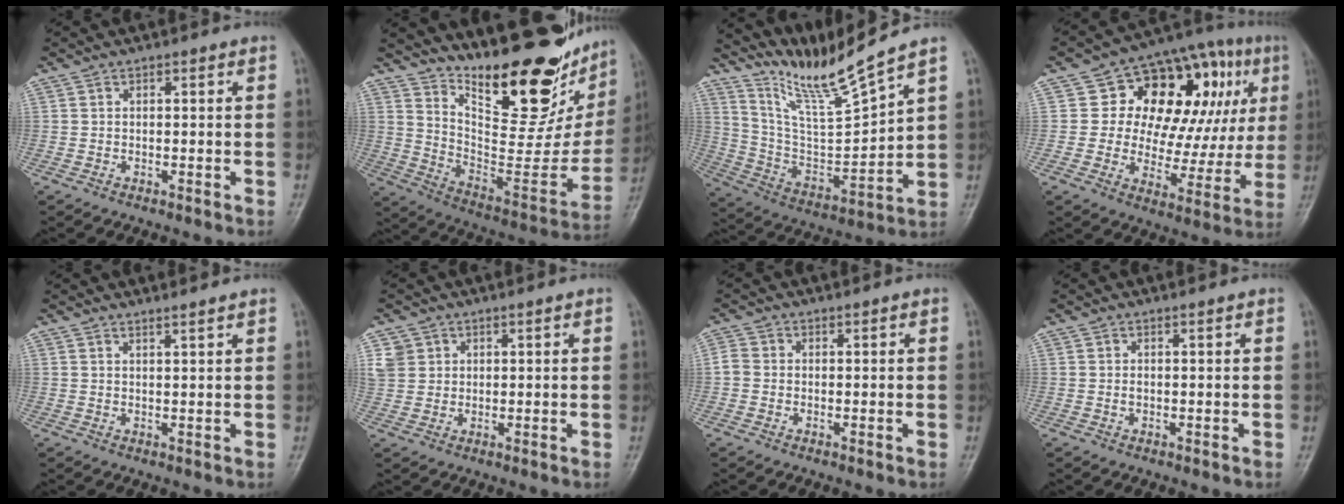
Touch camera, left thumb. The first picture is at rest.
{"total": 28.8, "force": [20.0, 9.4, 18.5], "torque": [-0.241, -0.116, 0.304]}
{"total": 13.1, "force": [11.7, -1.3, 5.7], "torque": [-0.105, -0.073, 0.236]}
{"total": 21.6, "force": [6.1, 13.1, 16.1], "torque": [-0.150, 0.016, 0.083]}
{"total": 1.5, "force": [1.3, -0.4, 0.5], "torque": [-0.006, -0.014, 0.023]}
{"total": 4.0, "force": [1.9, 3.4, 1.0], "torque": [-0.005, -0.001, 0.040]}
{"total": 1.9, "force": [0.1, 1.7, 1.0], "torque": [-0.017, 0.005, -0.005]}
{"total": 0.6, "force": [0.2, 0.2, 0.5], "torque": [-0.011, 0.000, 0.004]}